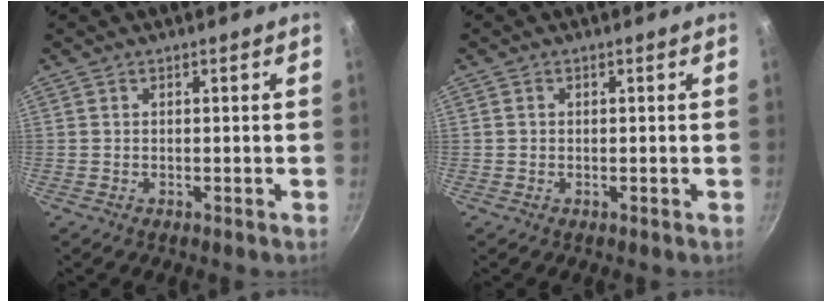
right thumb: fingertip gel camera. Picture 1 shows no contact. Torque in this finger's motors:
{"motor_torque": [-0.31, 0.31, -0.09, 0.09, 0.00]}